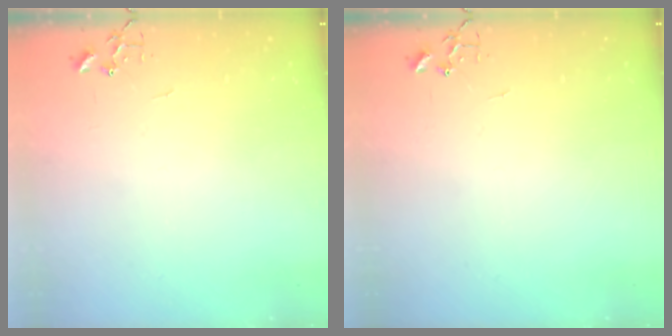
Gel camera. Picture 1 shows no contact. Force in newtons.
{"total": 0.0}